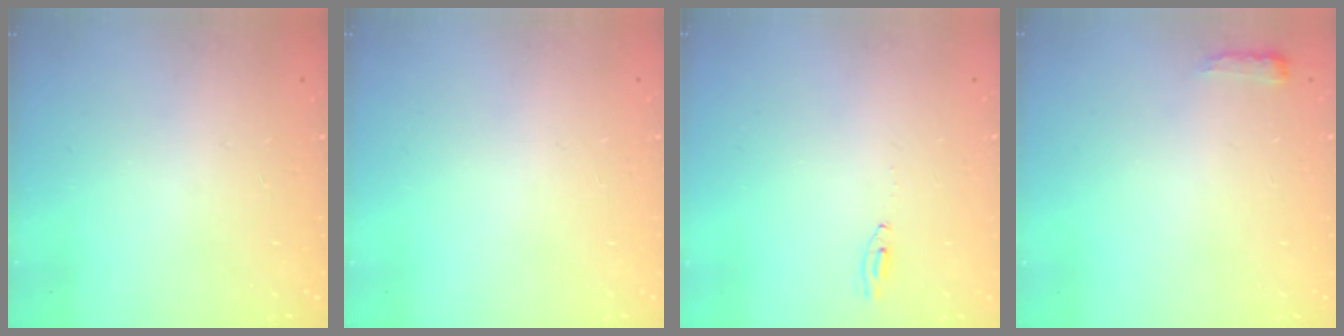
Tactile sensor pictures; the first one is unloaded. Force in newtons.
{"total": 0.0}
{"total": 2.4, "press": 2.4, "slide": 0.2}
{"total": 3.7, "press": 3.6, "slide": 0.5}